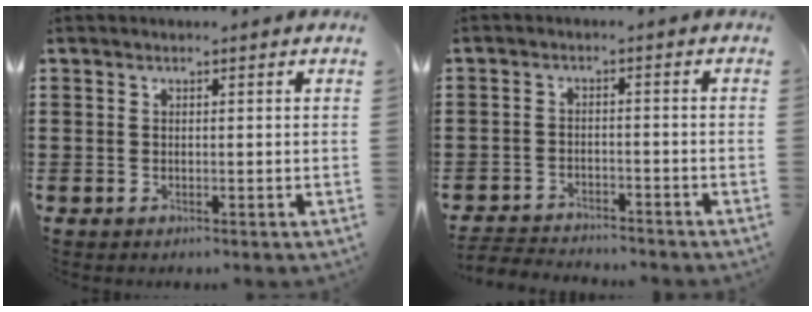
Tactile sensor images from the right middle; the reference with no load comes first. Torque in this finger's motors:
{"motor_torque": [0.08, 0.04, 0.02, 0.01]}